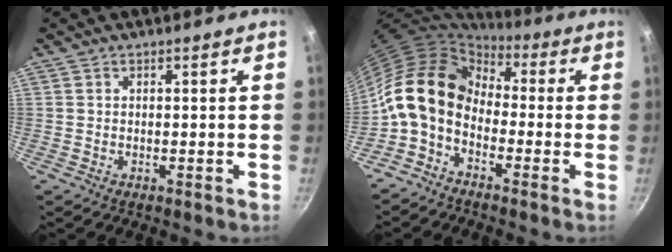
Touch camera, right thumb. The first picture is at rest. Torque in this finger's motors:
{"motor_torque": [2.56, 2.45, 1.21, -1.15, 0.48]}